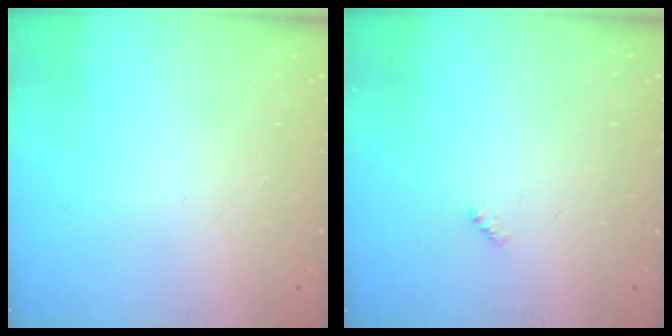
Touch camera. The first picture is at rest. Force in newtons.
{"total": 2.4, "press": 2.4, "slide": 0.5}